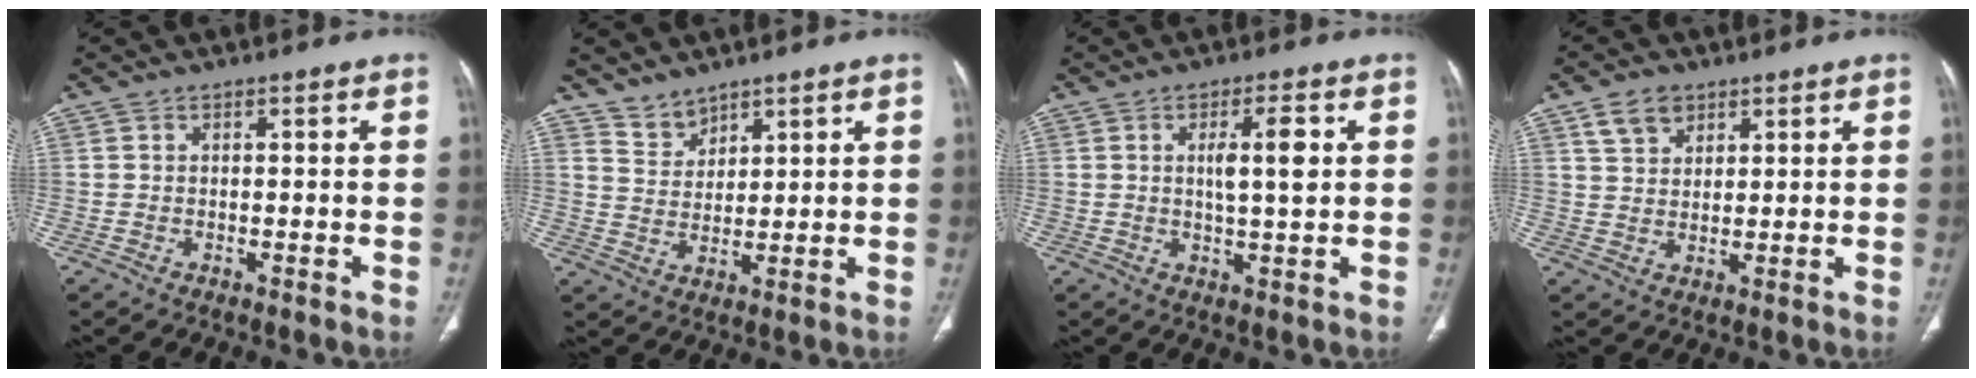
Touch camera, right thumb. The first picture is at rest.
{"total": 4.1, "force": [3.7, 1.8, 0.5], "torque": [0.005, -0.028, 0.077]}
{"total": 5.8, "force": [1.2, 1.3, 5.5], "torque": [-0.092, -0.003, 0.023]}
{"total": 5.3, "force": [3.2, 3.5, 2.3], "torque": [-0.026, -0.015, 0.065]}